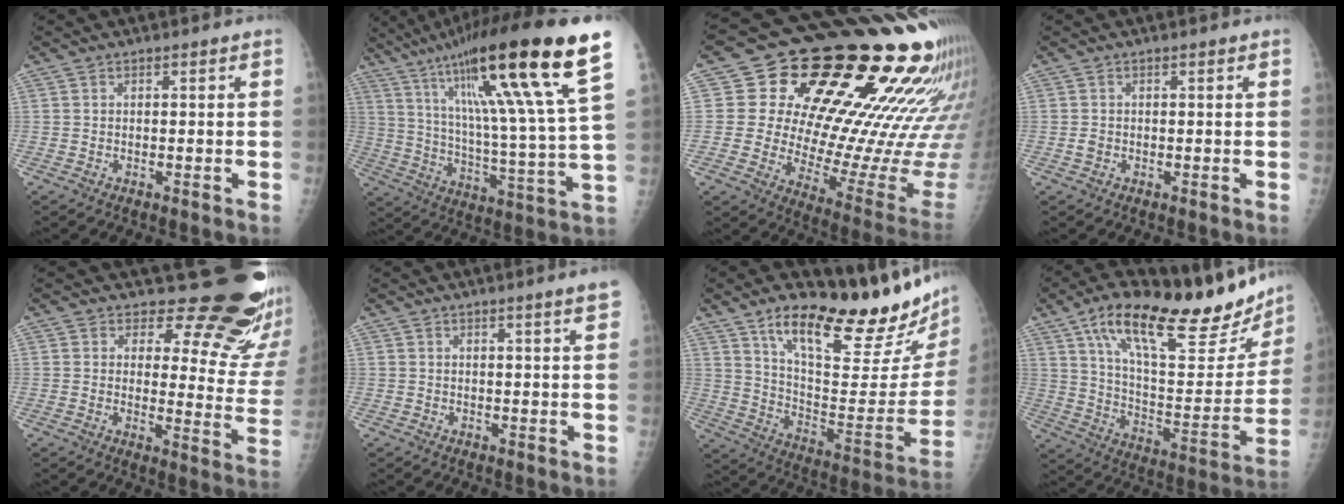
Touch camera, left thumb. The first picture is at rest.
{"total": 27.7, "force": [15.0, 2.9, 23.0], "torque": [-0.366, -0.041, 0.244]}
{"total": 29.6, "force": [18.0, 10.6, 21.0], "torque": [-0.244, -0.085, 0.253]}
{"total": 1.3, "force": [0.2, 0.9, 0.9], "torque": [-0.010, 0.001, 0.006]}
{"total": 18.2, "force": [15.6, 6.1, 7.2], "torque": [-0.037, -0.150, 0.170]}
{"total": 3.8, "force": [2.5, -0.3, 2.8], "torque": [-0.033, -0.008, 0.034]}
{"total": 26.8, "force": [19.4, 5.6, 17.5], "torque": [-0.223, -0.109, 0.298]}
{"total": 29.7, "force": [19.7, 9.4, 20.1], "torque": [-0.269, -0.053, 0.311]}